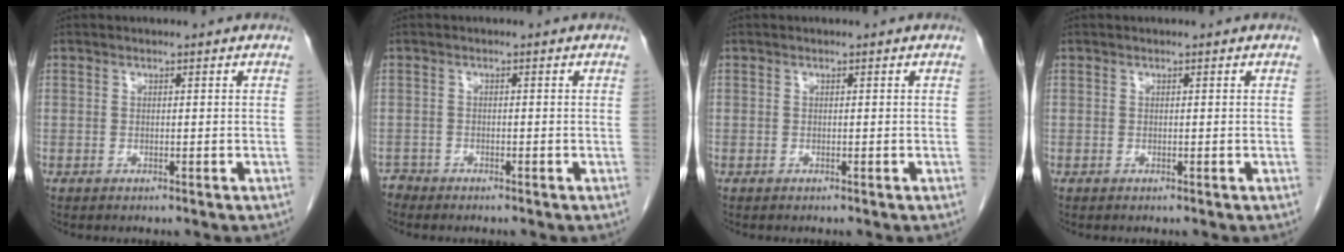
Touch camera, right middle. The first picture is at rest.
{"total": 1.3, "force": [-1.2, 0.3, -0.4], "torque": [0.006, -0.002, -0.025]}
{"total": 0.0}
{"total": 0.0}